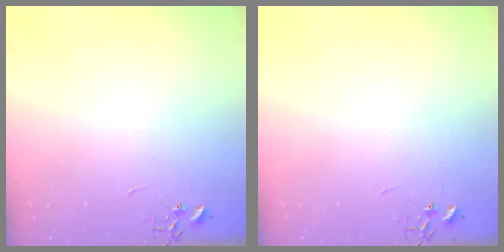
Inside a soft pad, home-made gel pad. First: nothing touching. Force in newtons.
{"total": 0.0}